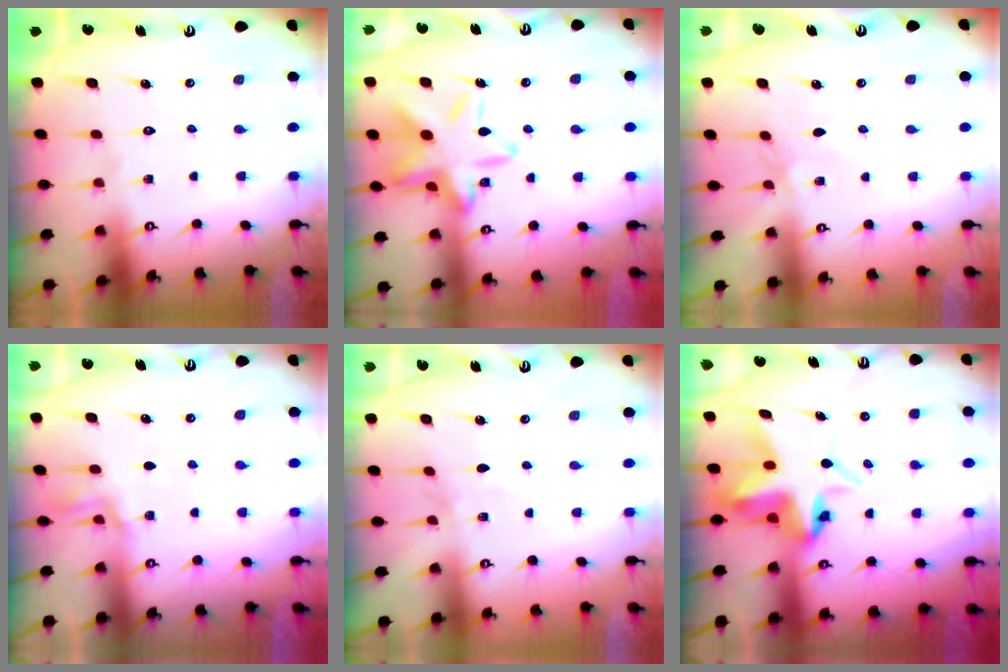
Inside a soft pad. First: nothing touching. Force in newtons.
{"total": 15.5, "press": 15.4, "slide": 0.9}
{"total": 2.1, "press": 2.1, "slide": 0.5}
{"total": 1.4, "press": 1.4, "slide": 0.2}
{"total": 3.1, "press": 3.1, "slide": 0.4}
{"total": 7.3, "press": 7.1, "slide": 1.7}